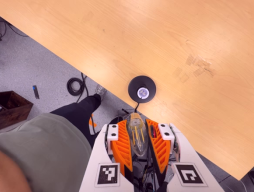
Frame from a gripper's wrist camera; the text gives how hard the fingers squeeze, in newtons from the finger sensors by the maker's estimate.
{"total": 20.7, "left": 22.5, "right": 18.9}